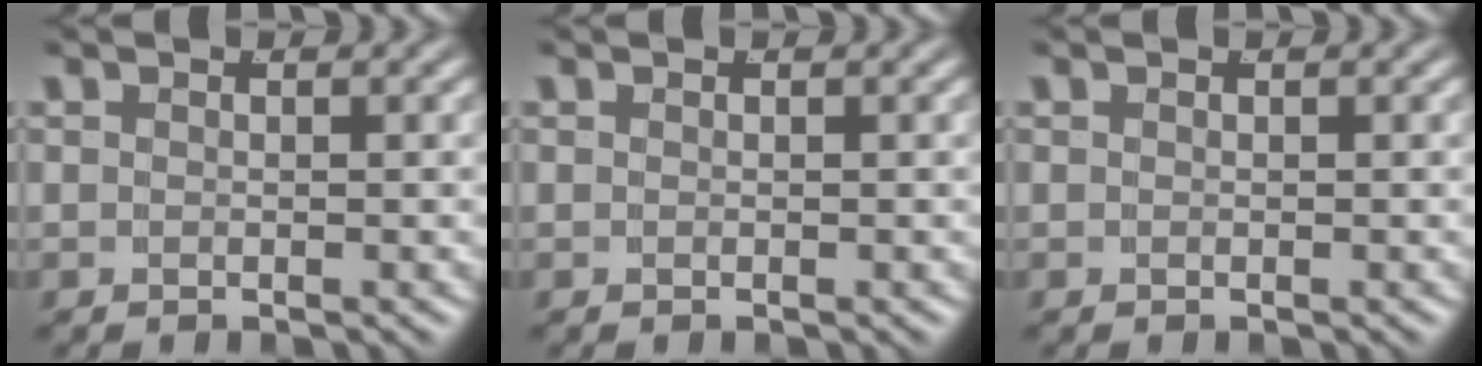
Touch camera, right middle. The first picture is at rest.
{"total": 0.0}
{"total": 0.0}